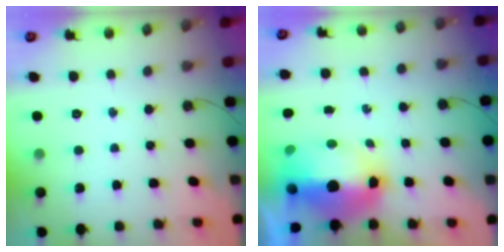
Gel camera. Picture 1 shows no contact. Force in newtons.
{"total": 14.7, "press": 14.6, "slide": 1.9}